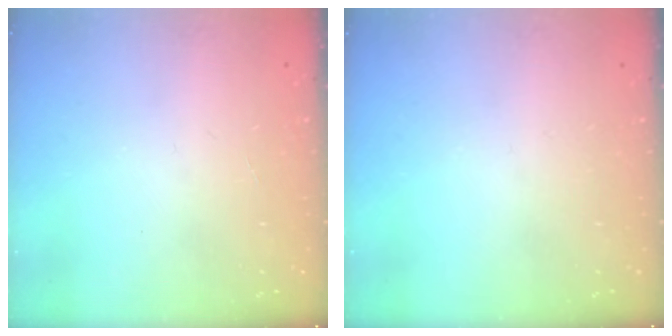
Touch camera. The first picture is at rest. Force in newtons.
{"total": 0.0}